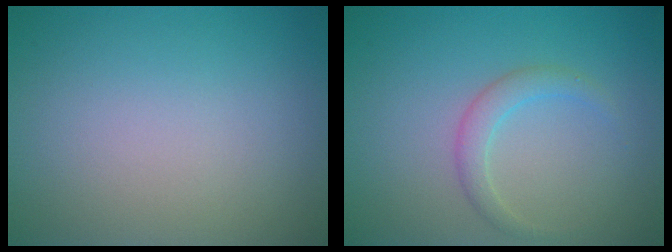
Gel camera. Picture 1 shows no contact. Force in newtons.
{"total": 1.8, "press": 1.8, "slide": 0.1}